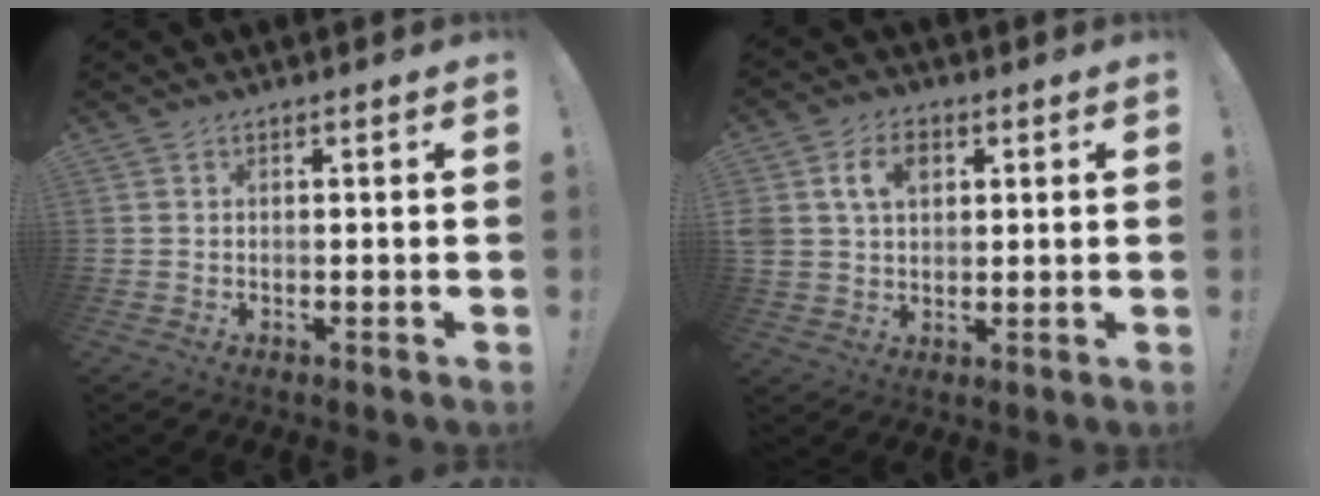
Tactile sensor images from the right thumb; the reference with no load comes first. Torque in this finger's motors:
{"motor_torque": [1.44, 1.47, 0.64, -0.08, 0.12]}